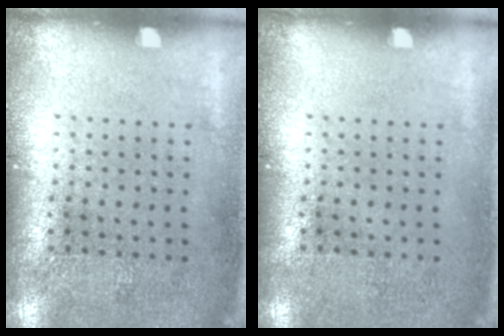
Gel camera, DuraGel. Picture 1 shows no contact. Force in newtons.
{"total": 0.0}